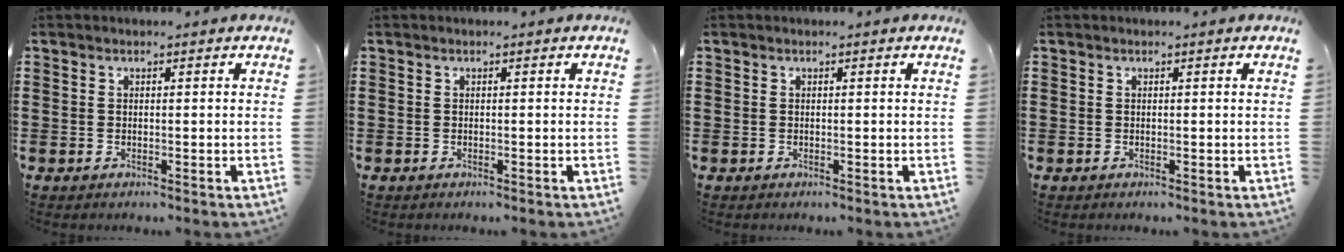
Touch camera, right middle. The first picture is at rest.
{"total": 0.0}
{"total": 0.0}
{"total": 0.0}